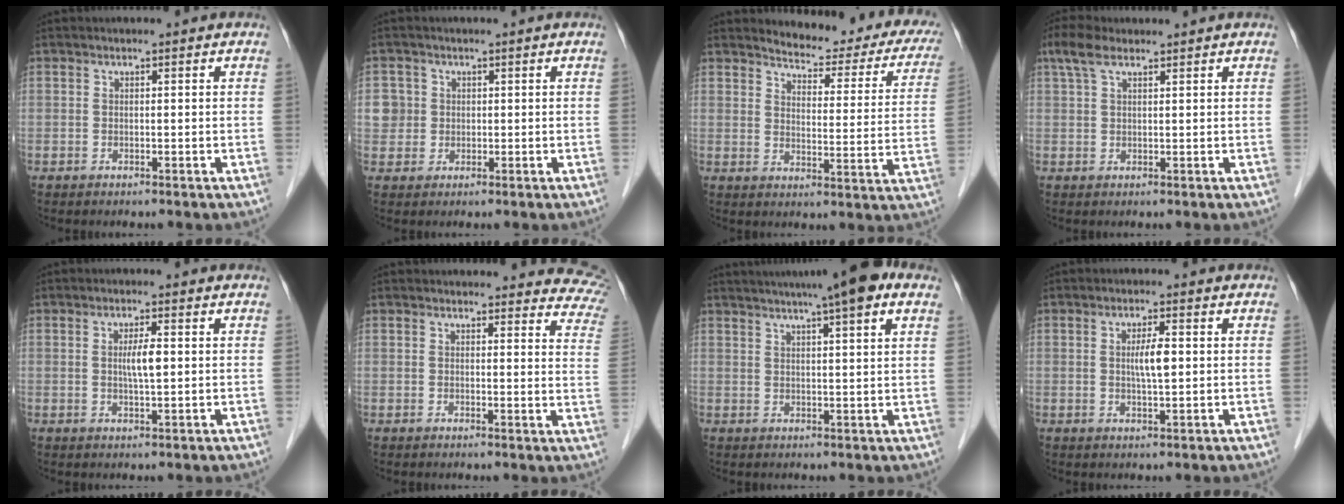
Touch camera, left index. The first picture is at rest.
{"total": 2.4, "force": [0.3, 2.4, 0.0], "torque": [0.012, 0.006, 0.006]}
{"total": 17.8, "force": [15.9, 4.2, 6.6], "torque": [-0.058, -0.050, 0.171]}
{"total": 4.0, "force": [2.8, 1.5, 2.4], "torque": [-0.062, 0.025, 0.059]}
{"total": 3.2, "force": [0.3, 0.4, 3.1], "torque": [-0.056, -0.002, 0.006]}
{"total": 16.0, "force": [15.1, 3.9, 3.2], "torque": [0.005, -0.049, 0.134]}
{"total": 11.8, "force": [8.3, 0.7, 8.4], "torque": [-0.127, 0.030, 0.106]}
{"total": 3.5, "force": [0.3, 0.5, 3.5], "torque": [-0.061, 0.000, 0.006]}